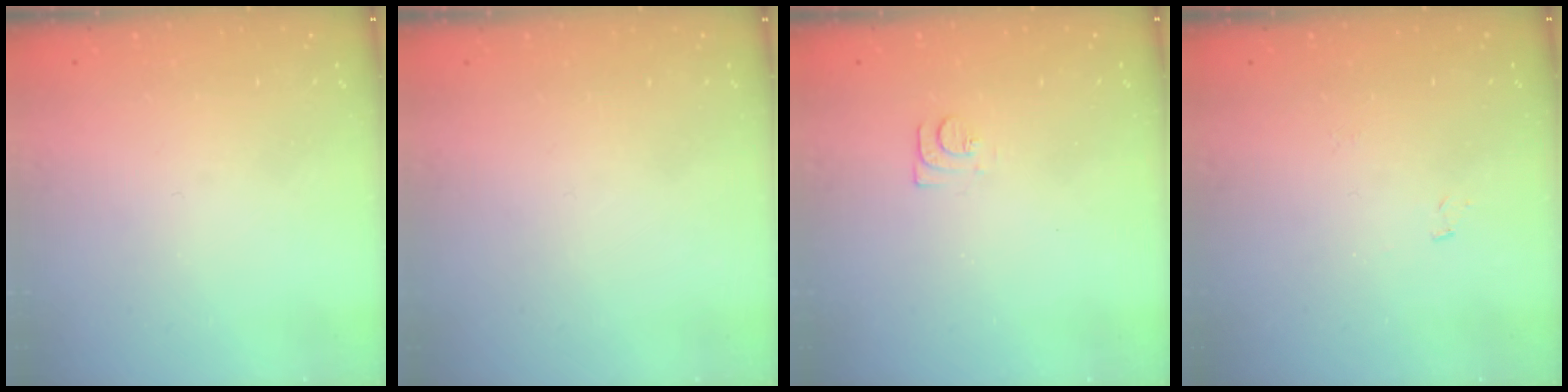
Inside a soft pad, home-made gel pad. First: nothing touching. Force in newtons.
{"total": 1.5, "press": 1.5, "slide": 0.1}
{"total": 6.2, "press": 6.1, "slide": 0.6}
{"total": 4.1, "press": 4.1, "slide": 0.4}